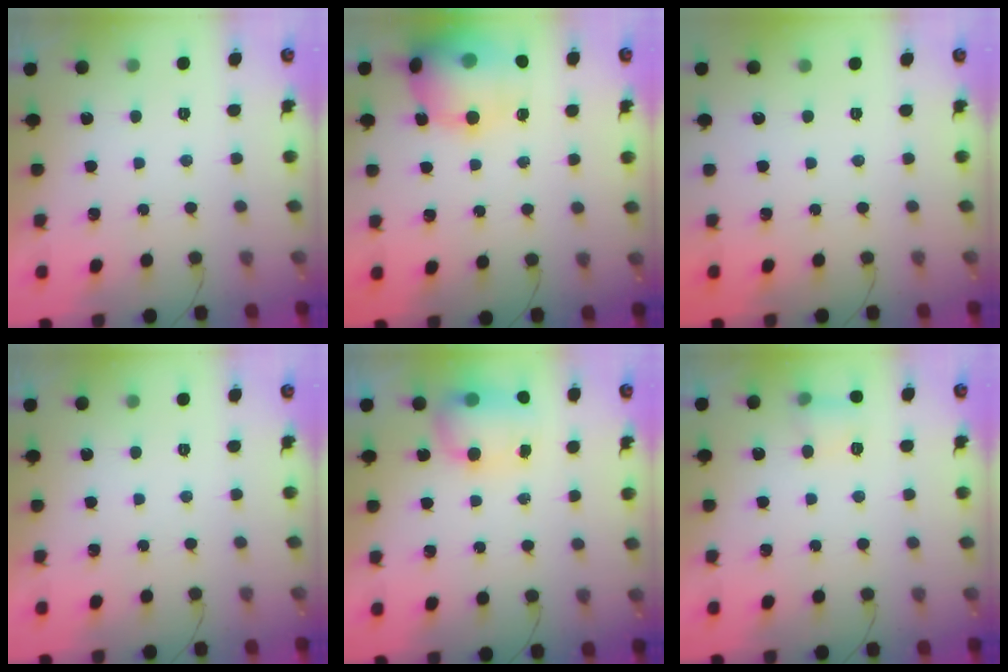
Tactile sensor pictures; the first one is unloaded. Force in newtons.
{"total": 16.4, "press": 16.1, "slide": 3.3}
{"total": 0.0}
{"total": 0.0}
{"total": 7.1, "press": 7.0, "slide": 1.2}
{"total": 4.1, "press": 4.0, "slide": 1.2}